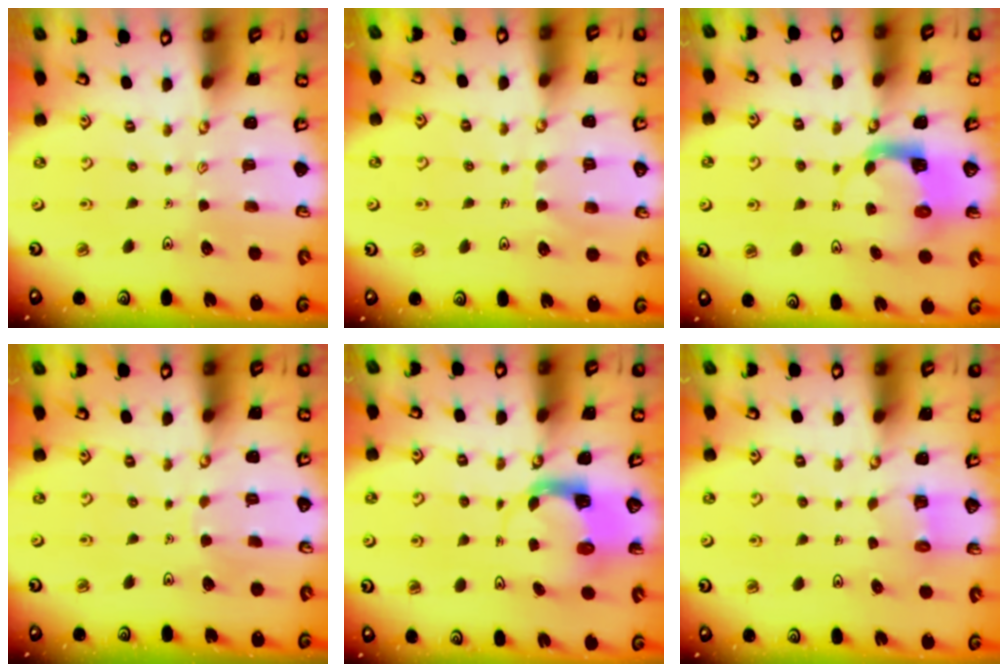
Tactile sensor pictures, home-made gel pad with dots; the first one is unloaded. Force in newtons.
{"total": 6.0, "press": 6.0, "slide": 0.5}
{"total": 3.7, "press": 3.6, "slide": 0.7}
{"total": 3.2, "press": 3.2, "slide": 0.3}
{"total": 3.7, "press": 3.7, "slide": 0.6}
{"total": 3.4, "press": 3.4, "slide": 0.2}